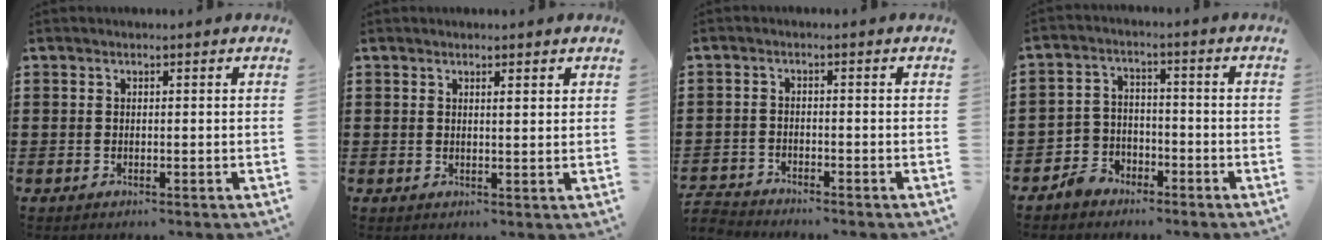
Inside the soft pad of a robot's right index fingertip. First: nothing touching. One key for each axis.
{"total": 1.2, "fx": 0.8, "fy": 0.0, "fz": 0.9, "tx": -0.020, "ty": -0.001, "tz": 0.014}
{"total": 2.5, "fx": -2.5, "fy": 0.3, "fz": -0.3, "tx": -0.002, "ty": 0.001, "tz": -0.054}
{"total": 4.6, "fx": -3.5, "fy": 3.0, "fz": 0.6, "tx": -0.033, "ty": 0.013, "tz": -0.074}